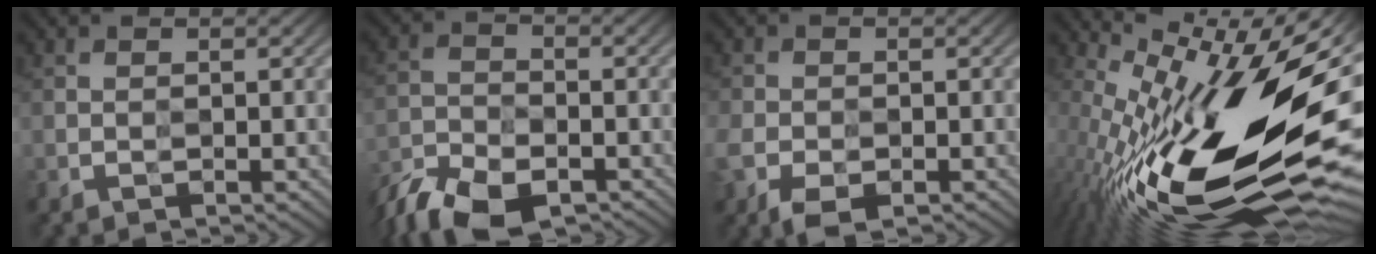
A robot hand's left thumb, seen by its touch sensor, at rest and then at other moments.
{"total": 9.2, "force": [-7.5, 3.4, 4.1], "torque": [-0.092, -0.015, -0.149]}
{"total": 5.9, "force": [-3.1, 3.8, 3.3], "torque": [-0.087, -0.019, -0.055]}
{"total": 19.1, "force": [0.3, 6.7, 17.9], "torque": [-0.300, -0.006, -0.005]}